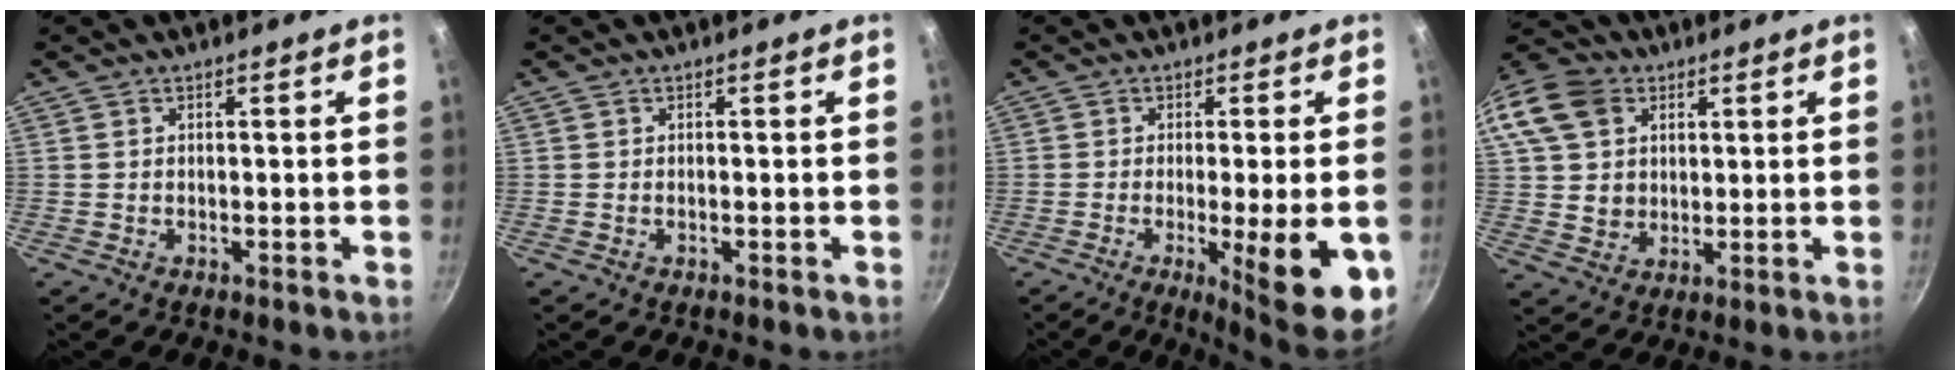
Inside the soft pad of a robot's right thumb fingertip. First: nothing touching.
{"total": 0.0}
{"total": 13.3, "force": [-3.6, 2.3, 12.5], "torque": [-0.160, -0.004, -0.043]}
{"total": 15.4, "force": [5.2, 12.4, 7.7], "torque": [-0.146, 0.009, 0.091]}